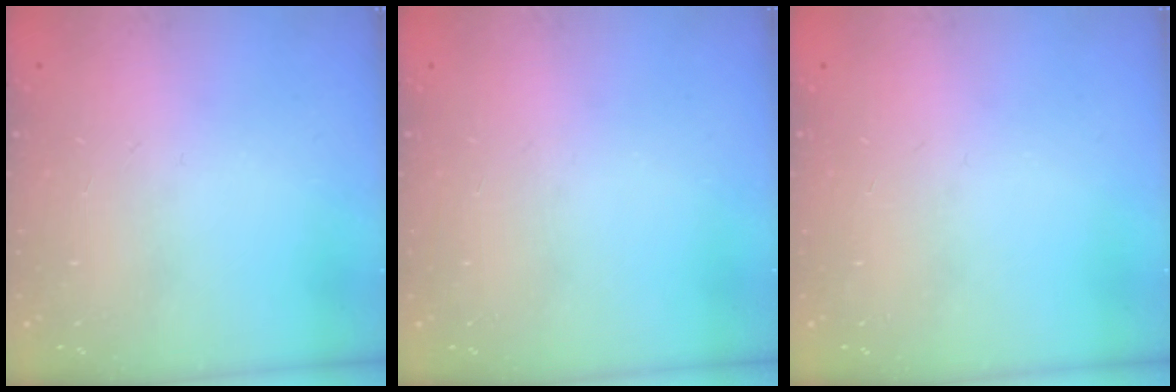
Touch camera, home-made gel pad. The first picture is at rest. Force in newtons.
{"total": 0.0}
{"total": 0.0}